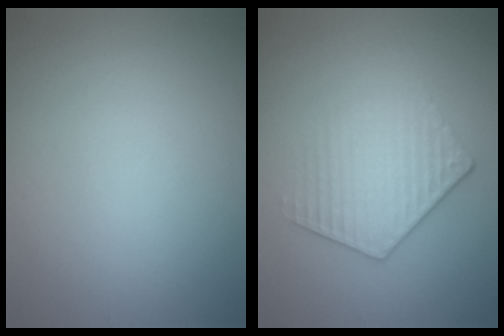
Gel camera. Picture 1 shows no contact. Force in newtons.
{"total": 3.6, "press": 3.2, "slide": 1.6}